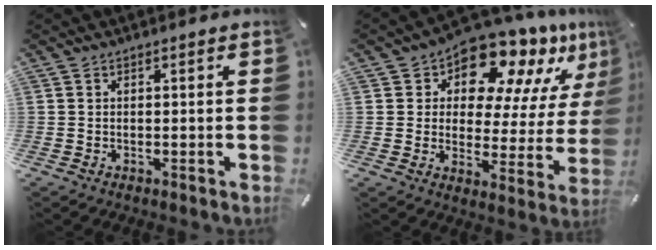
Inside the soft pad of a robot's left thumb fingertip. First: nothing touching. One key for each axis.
{"total": 13.5, "fx": 10.9, "fy": 6.0, "fz": 5.3, "tx": -0.080, "ty": -0.101, "tz": 0.183}